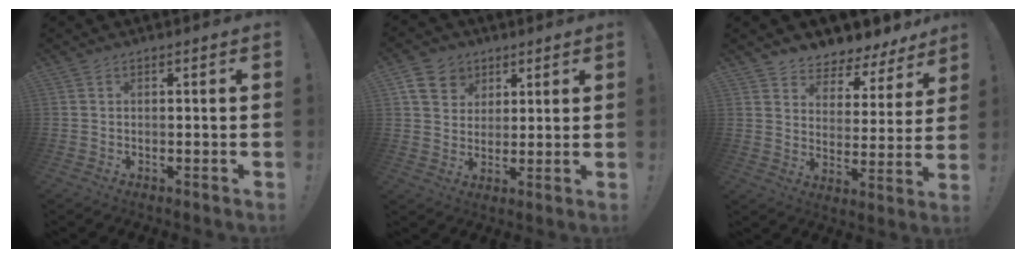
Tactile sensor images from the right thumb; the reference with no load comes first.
{"total": 9.5, "force": [4.7, 7.6, 3.3], "torque": [-0.051, -0.020, 0.095]}
{"total": 5.8, "force": [4.9, 2.8, 0.9], "torque": [-0.014, -0.059, 0.089]}